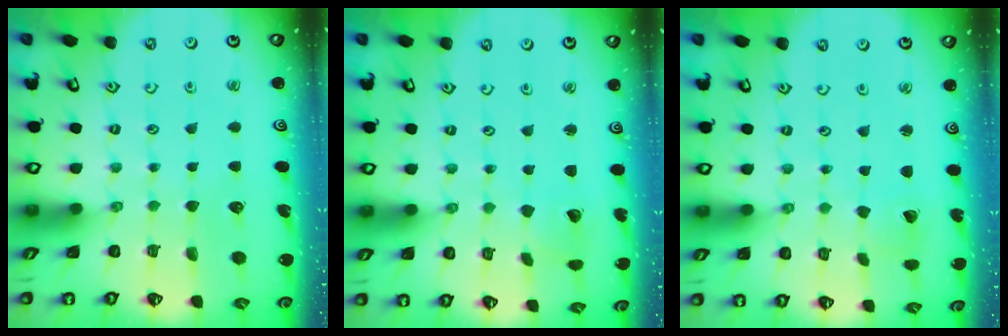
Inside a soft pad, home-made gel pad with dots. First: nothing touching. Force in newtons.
{"total": 2.1, "press": 2.1, "slide": 0.2}
{"total": 0.0}